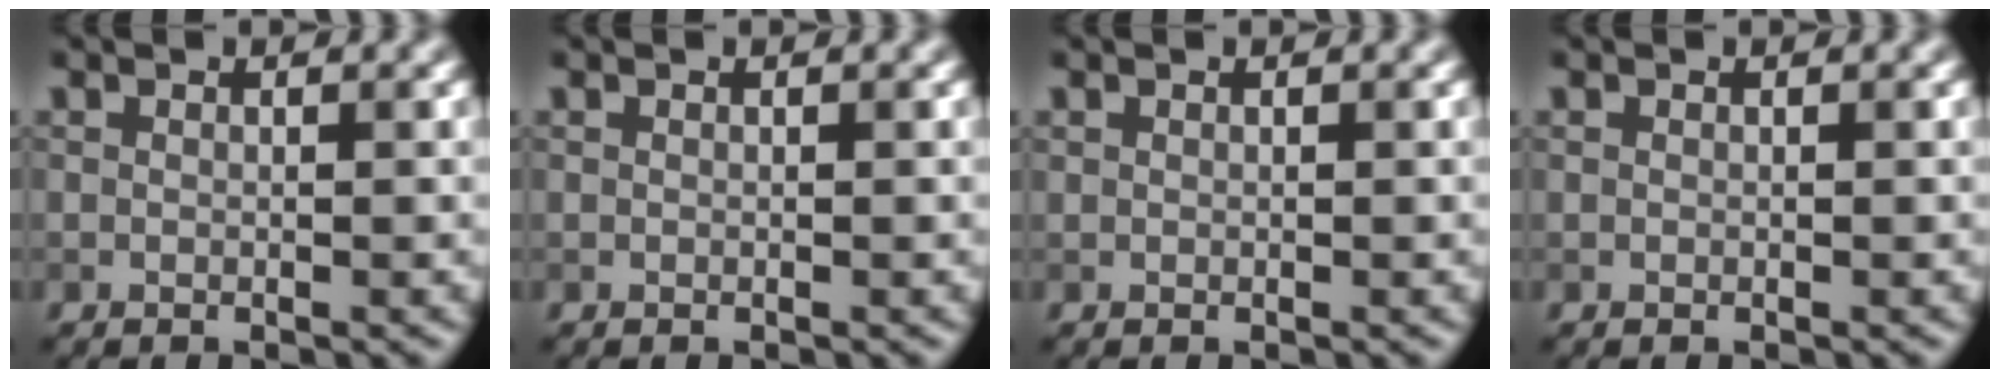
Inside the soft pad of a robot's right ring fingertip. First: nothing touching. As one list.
[{"total": 0.0}, {"total": 0.0}, {"total": 0.0}]